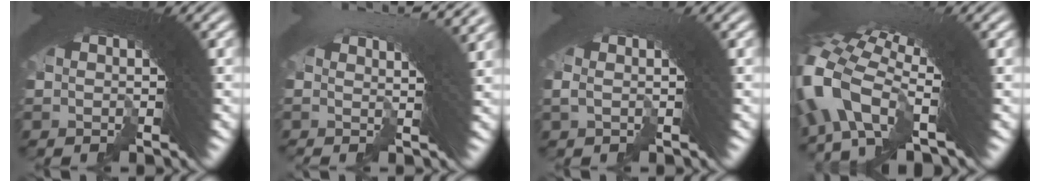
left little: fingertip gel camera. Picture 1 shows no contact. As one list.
[{"total": 4.4, "force": [2.7, 0.5, 3.5], "torque": [-0.033, 0.022, 0.030]}, {"total": 1.0, "force": [0.0, -0.6, 0.8], "torque": [0.002, 0.020, -0.007]}, {"total": 5.4, "force": [-1.8, 3.1, 4.0], "torque": [-0.095, -0.010, -0.032]}]